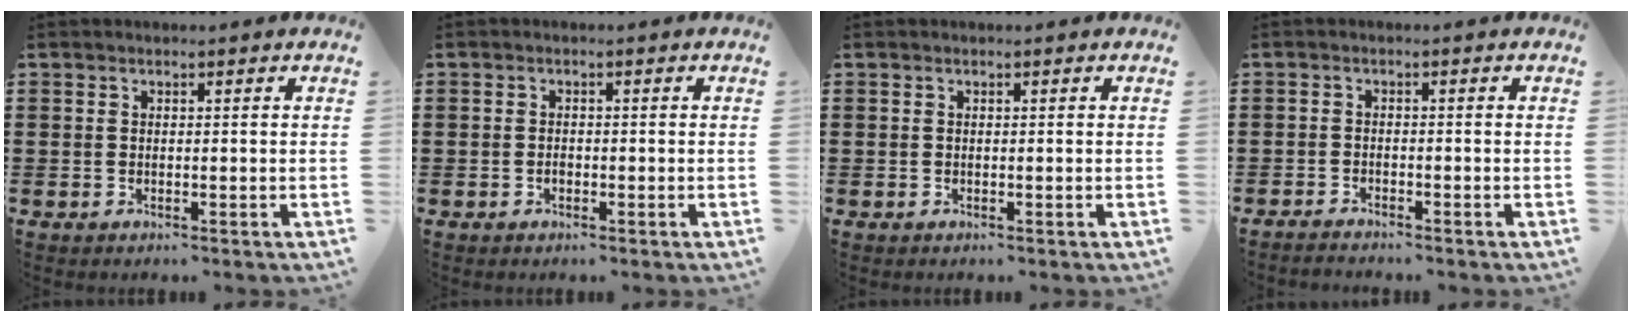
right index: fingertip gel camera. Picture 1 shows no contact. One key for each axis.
{"total": 0.9, "fx": -0.4, "fy": 0.7, "fz": 0.5, "tx": -0.010, "ty": 0.000, "tz": -0.007}
{"total": 0.0}
{"total": 1.4, "fx": -1.4, "fy": 0.1, "fz": -0.1, "tx": -0.003, "ty": 0.004, "tz": -0.029}